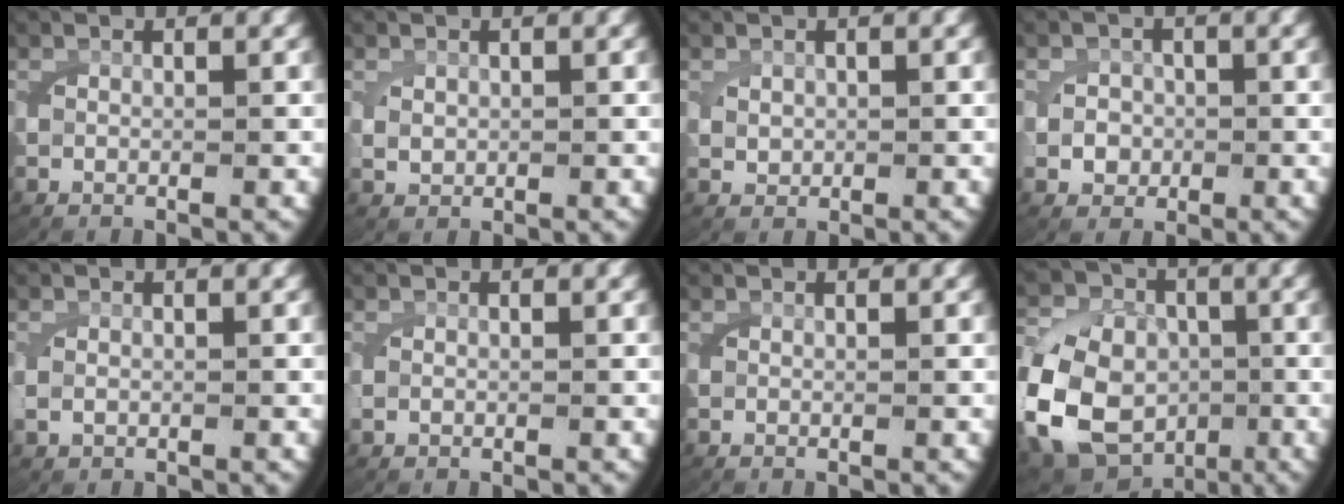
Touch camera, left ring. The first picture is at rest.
{"total": 0.9, "force": [0.4, 0.6, 0.6], "torque": [-0.019, -0.006, 0.017]}
{"total": 0.8, "force": [0.4, 0.4, 0.5], "torque": [-0.015, -0.005, 0.017]}
{"total": 2.3, "force": [-0.3, 2.2, 0.8], "torque": [-0.018, -0.004, -0.004]}
{"total": 0.9, "force": [-0.1, 0.7, 0.6], "torque": [-0.026, -0.006, 0.007]}
{"total": 0.6, "force": [-0.1, 0.4, 0.4], "torque": [-0.019, -0.005, 0.006]}
{"total": 0.0}
{"total": 15.1, "force": [-4.8, 13.1, 5.8], "torque": [-0.149, -0.059, -0.073]}